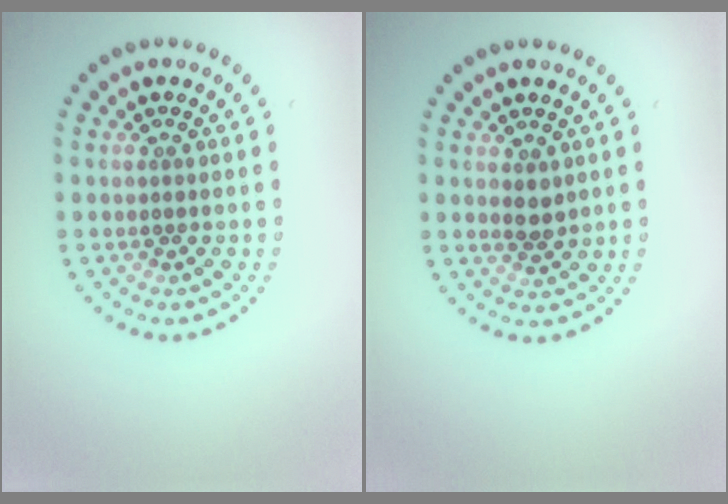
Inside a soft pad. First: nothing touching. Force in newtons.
{"total": 1.3, "press": 1.3, "slide": 0.3}